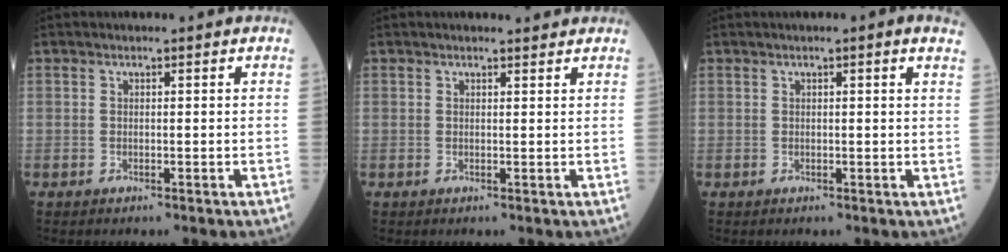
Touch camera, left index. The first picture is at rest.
{"total": 2.0, "force": [1.9, 0.2, 0.6], "torque": [-0.011, 0.006, 0.024]}
{"total": 2.7, "force": [1.5, 0.1, 2.2], "torque": [-0.030, 0.009, 0.015]}